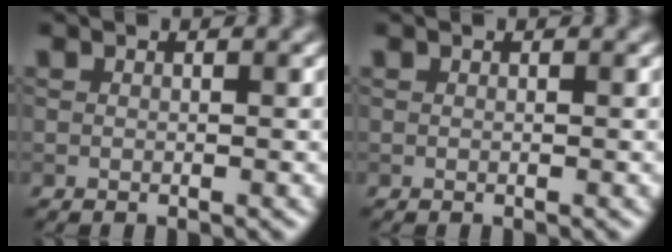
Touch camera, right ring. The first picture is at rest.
{"total": 0.0}